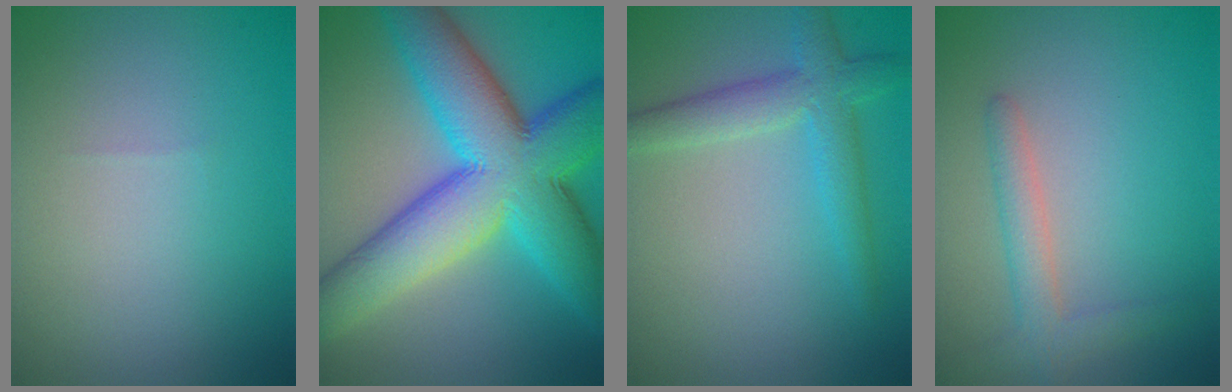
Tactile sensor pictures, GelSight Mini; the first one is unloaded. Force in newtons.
{"total": 13.6, "press": 13.6, "slide": 0.1}
{"total": 3.6, "press": 3.6, "slide": 0.1}
{"total": 2.6, "press": 2.6, "slide": 0.2}